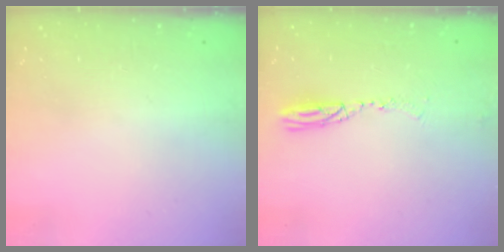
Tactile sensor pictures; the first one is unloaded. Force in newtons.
{"total": 5.9, "press": 5.8, "slide": 0.9}